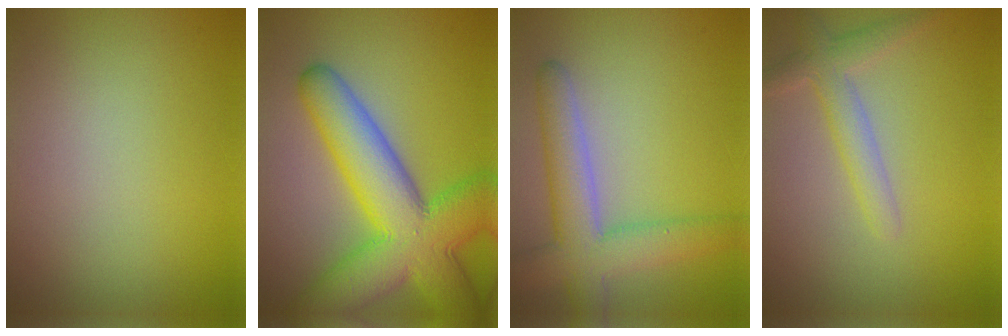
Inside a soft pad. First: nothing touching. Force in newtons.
{"total": 11.1, "press": 11.1, "slide": 0.4}
{"total": 6.0, "press": 6.0, "slide": 0.2}
{"total": 2.8, "press": 2.8, "slide": 0.3}